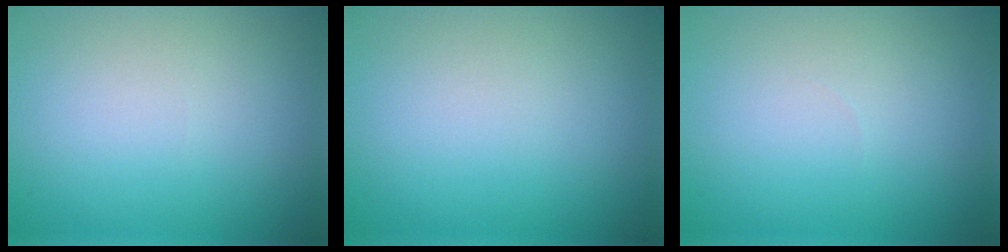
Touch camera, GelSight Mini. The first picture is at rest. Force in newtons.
{"total": 0.0}
{"total": 0.0}